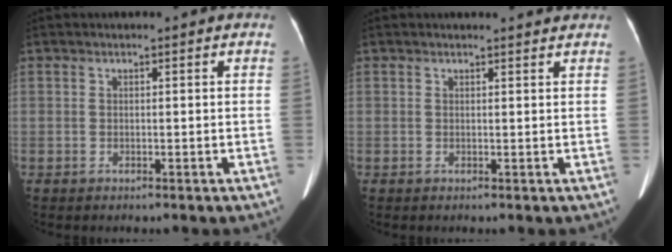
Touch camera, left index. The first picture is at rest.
{"total": 1.9, "force": [1.9, 0.1, 0.2], "torque": [-0.008, 0.000, 0.020]}